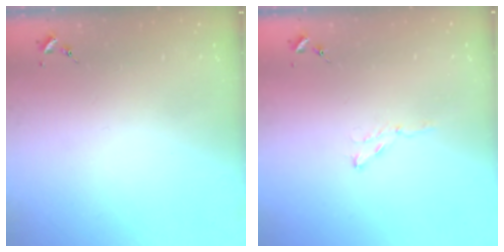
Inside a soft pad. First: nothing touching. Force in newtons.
{"total": 3.5, "press": 3.5, "slide": 0.4}